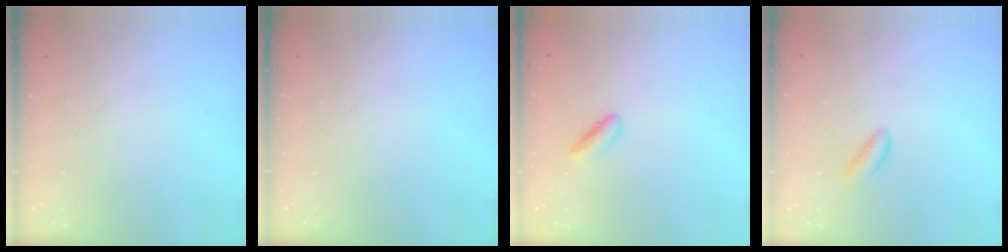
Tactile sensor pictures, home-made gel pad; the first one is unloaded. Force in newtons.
{"total": 0.0}
{"total": 2.0, "press": 2.0, "slide": 0.5}
{"total": 2.1, "press": 2.1, "slide": 0.3}